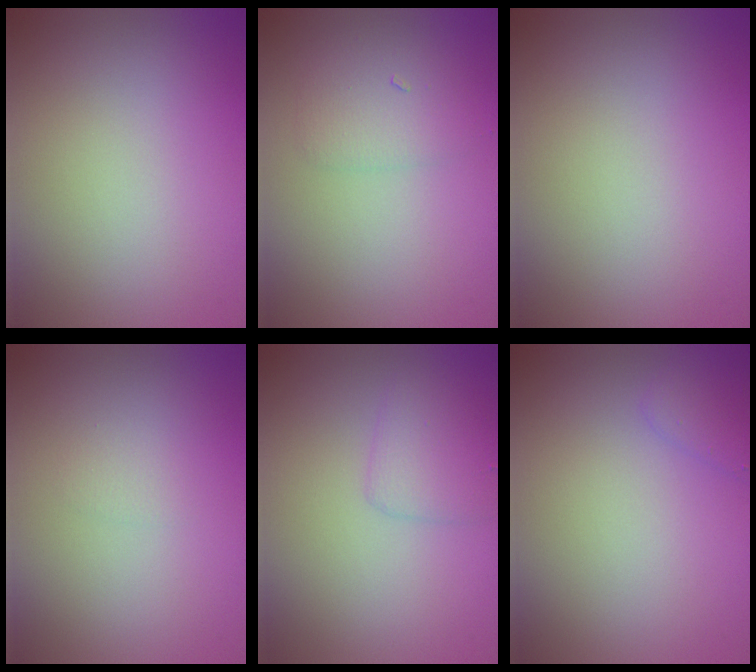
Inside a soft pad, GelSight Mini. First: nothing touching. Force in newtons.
{"total": 2.1, "press": 2.1, "slide": 0.1}
{"total": 0.0}
{"total": 0.7, "press": 0.7, "slide": 0.0}
{"total": 2.2, "press": 2.2, "slide": 0.2}
{"total": 1.5, "press": 1.5, "slide": 0.1}